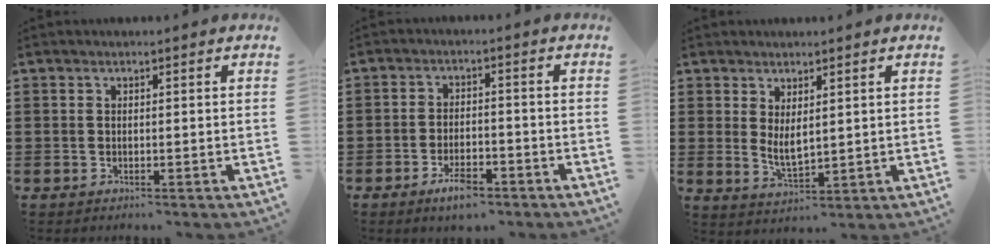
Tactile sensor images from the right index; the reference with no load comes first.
{"total": 4.5, "force": [-3.1, 1.6, 2.9], "torque": [-0.060, 0.005, -0.059]}
{"total": 3.5, "force": [1.1, 1.5, 3.0], "torque": [-0.059, 0.001, 0.021]}